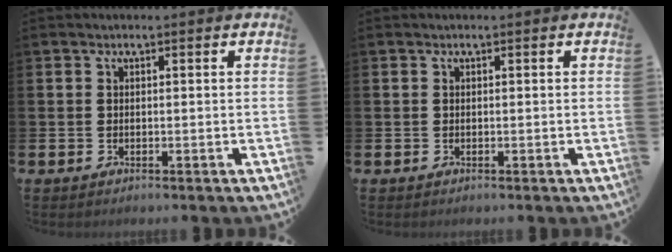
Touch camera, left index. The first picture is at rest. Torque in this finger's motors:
{"motor_torque": [0.00, 0.00, 0.00, 0.00]}